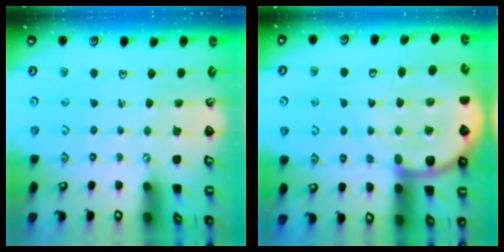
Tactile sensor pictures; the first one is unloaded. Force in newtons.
{"total": 13.8, "press": 13.6, "slide": 2.6}